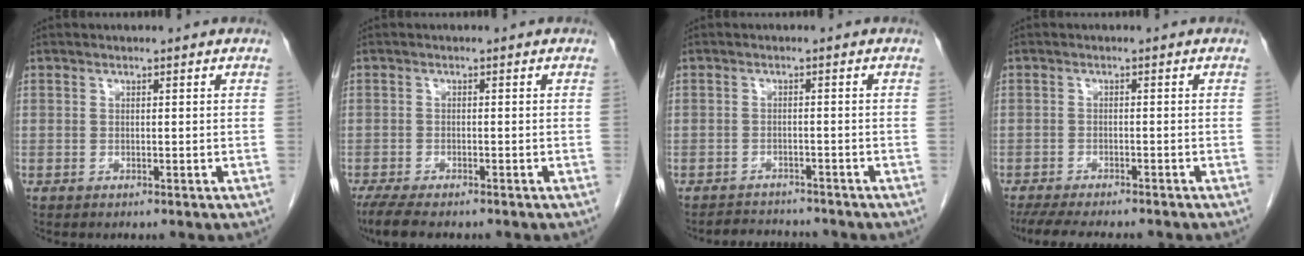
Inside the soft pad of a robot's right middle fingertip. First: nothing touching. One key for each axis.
{"total": 6.3, "fx": -5.1, "fy": 1.6, "fz": 3.5, "tx": -0.063, "ty": -0.015, "tz": -0.079}
{"total": 4.4, "fx": -4.3, "fy": 1.1, "fz": 0.2, "tx": -0.005, "ty": -0.004, "tz": -0.065}
{"total": 10.8, "fx": -9.3, "fy": 2.2, "fz": 5.1, "tx": -0.079, "ty": -0.014, "tz": -0.133}